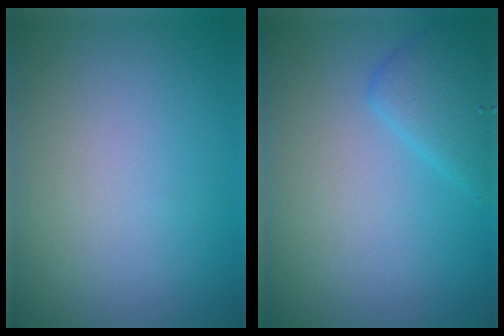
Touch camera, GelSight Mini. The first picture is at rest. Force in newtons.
{"total": 2.6, "press": 2.6, "slide": 0.2}